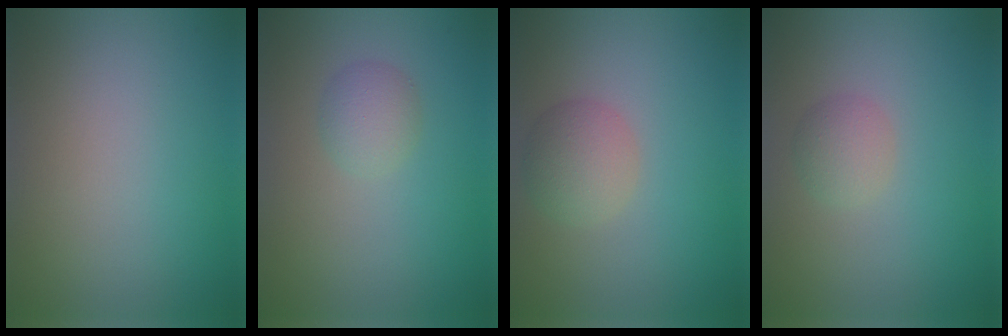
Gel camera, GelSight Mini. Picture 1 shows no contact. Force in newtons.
{"total": 2.0, "press": 2.0, "slide": 0.1}
{"total": 3.0, "press": 3.0, "slide": 0.2}
{"total": 1.9, "press": 1.9, "slide": 0.1}